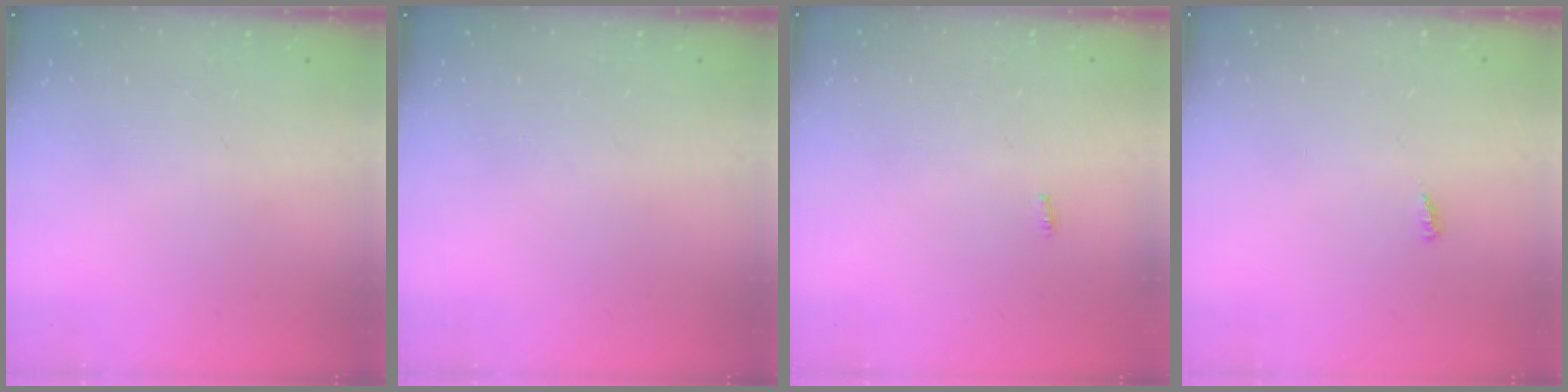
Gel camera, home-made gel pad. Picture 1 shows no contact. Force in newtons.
{"total": 0.0}
{"total": 3.3, "press": 1.6, "slide": 2.9}
{"total": 3.0, "press": 3.0, "slide": 0.0}